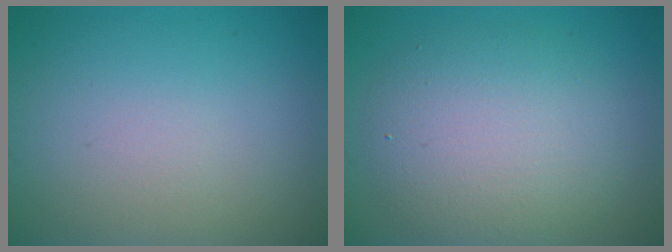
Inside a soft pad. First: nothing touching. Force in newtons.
{"total": 5.9, "press": 5.9, "slide": 0.2}